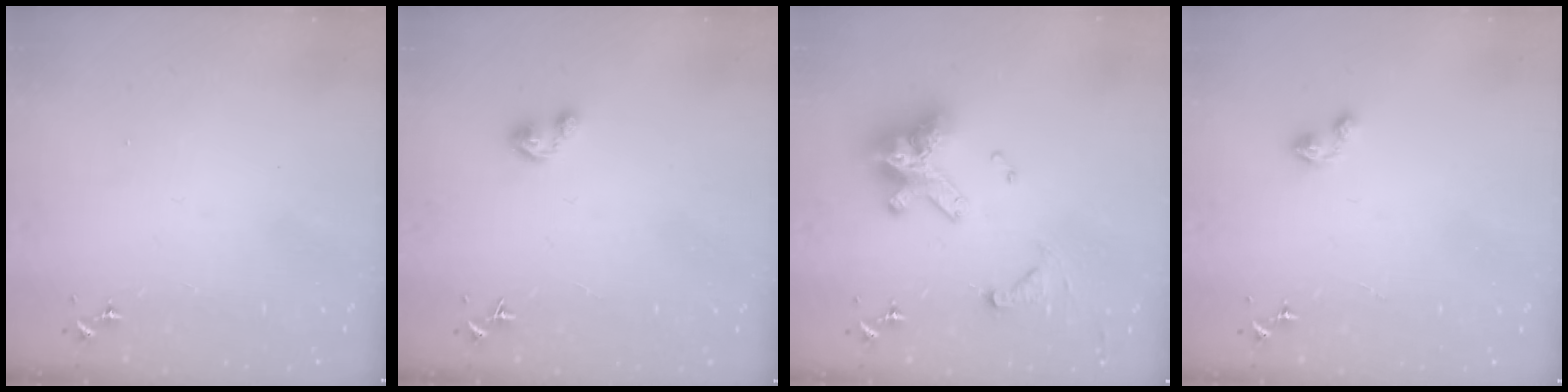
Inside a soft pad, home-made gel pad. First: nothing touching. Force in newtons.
{"total": 3.6, "press": 3.5, "slide": 0.5}
{"total": 15.0, "press": 15.0, "slide": 0.9}
{"total": 2.6, "press": 2.6, "slide": 0.3}